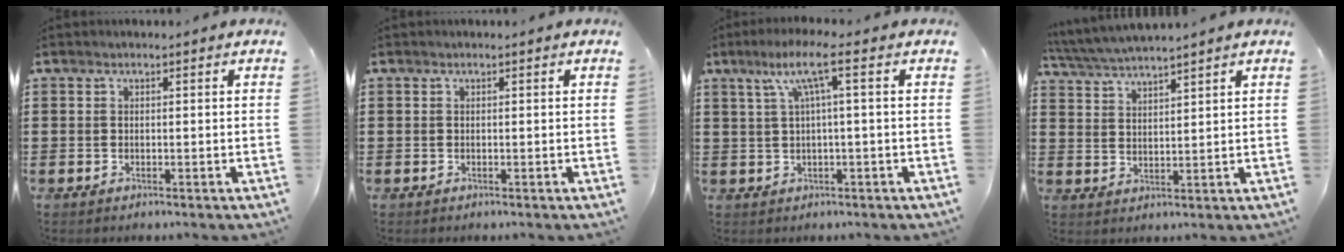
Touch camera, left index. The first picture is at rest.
{"total": 0.0}
{"total": 6.5, "force": [1.7, 0.2, 6.3], "torque": [-0.126, 0.004, 0.021]}
{"total": 3.9, "force": [3.7, -0.4, 0.9], "torque": [-0.032, -0.016, 0.066]}